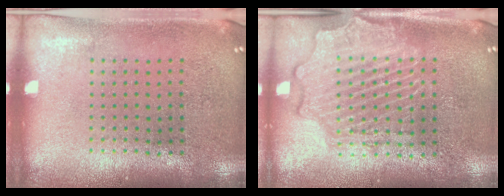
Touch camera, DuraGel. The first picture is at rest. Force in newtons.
{"total": 2.3, "press": 2.3, "slide": 0.3}